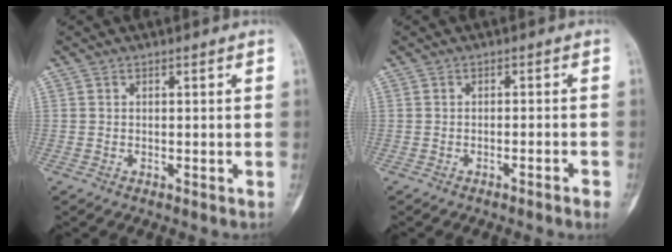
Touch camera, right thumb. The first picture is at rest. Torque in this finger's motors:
{"motor_torque": [-0.29, -0.23, -0.16, 0.19, -0.07]}